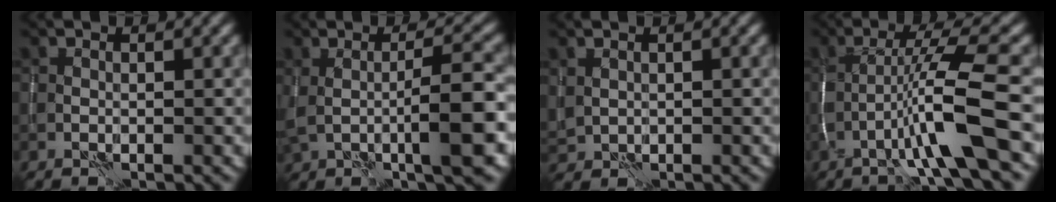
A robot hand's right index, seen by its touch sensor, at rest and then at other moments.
{"total": 5.6, "force": [-0.3, 1.1, 5.5], "torque": [-0.088, 0.005, -0.006]}
{"total": 1.0, "force": [0.5, 0.8, 0.3], "torque": [-0.010, -0.001, 0.014]}
{"total": 6.7, "force": [-2.4, 0.2, 6.3], "torque": [-0.113, 0.018, -0.051]}